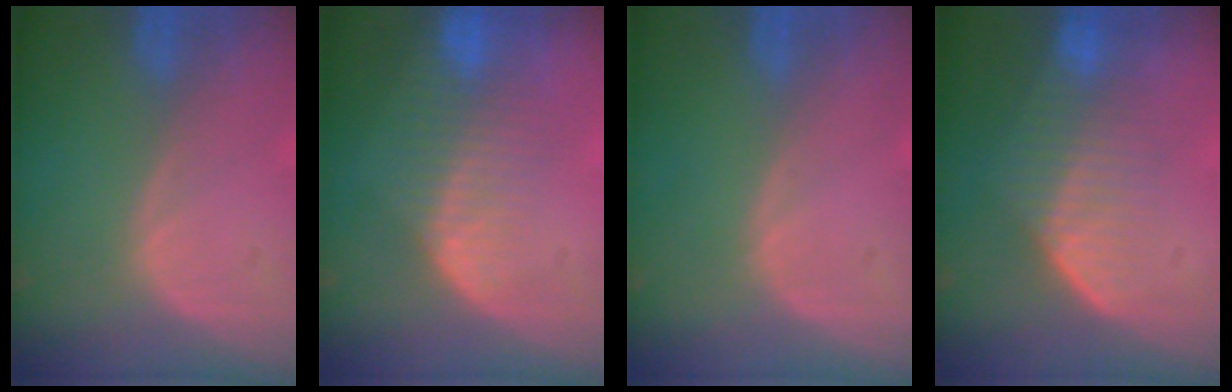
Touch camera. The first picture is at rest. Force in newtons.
{"total": 8.5, "press": 7.3, "slide": 4.4}
{"total": 0.0}
{"total": 7.0, "press": 6.4, "slide": 3.0}